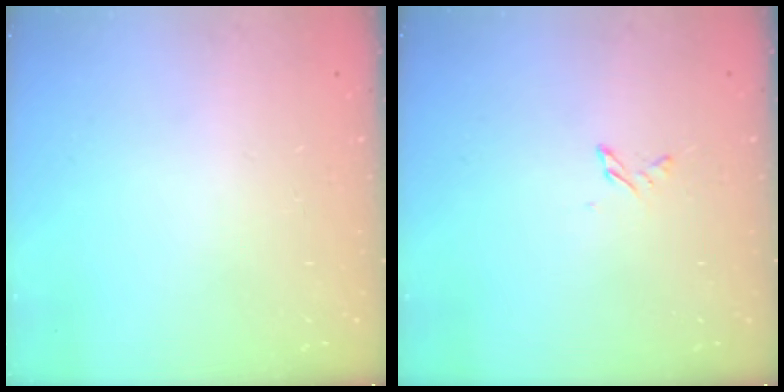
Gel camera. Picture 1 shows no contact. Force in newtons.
{"total": 2.6, "press": 2.6, "slide": 0.3}